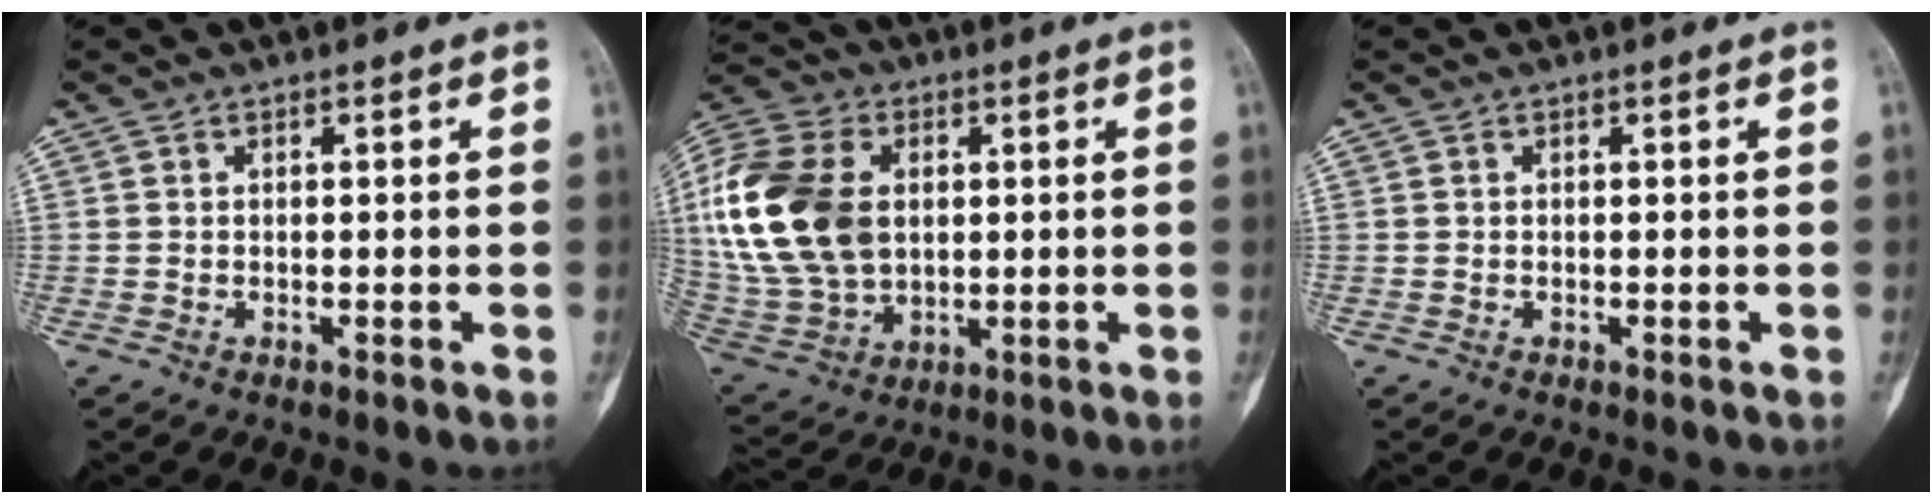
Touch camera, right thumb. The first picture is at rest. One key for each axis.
{"total": 23.2, "fx": 3.1, "fy": 16.0, "fz": 16.4, "tx": -0.354, "ty": -0.002, "tz": 0.068}
{"total": 0.0}